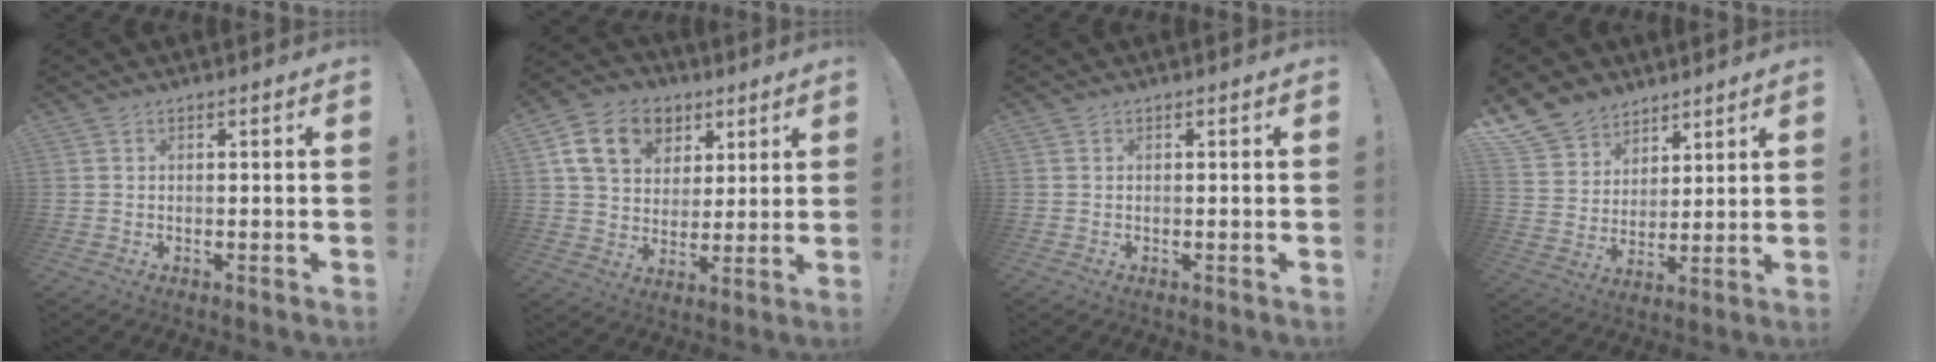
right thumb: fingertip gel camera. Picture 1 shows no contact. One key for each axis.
{"total": 15.4, "fx": 6.7, "fy": 11.7, "fz": 7.4, "tx": -0.104, "ty": -0.024, "tz": 0.131}
{"total": 0.0}
{"total": 10.8, "fx": 7.7, "fy": 7.4, "fz": 1.8, "tx": -0.038, "ty": -0.061, "tz": 0.155}